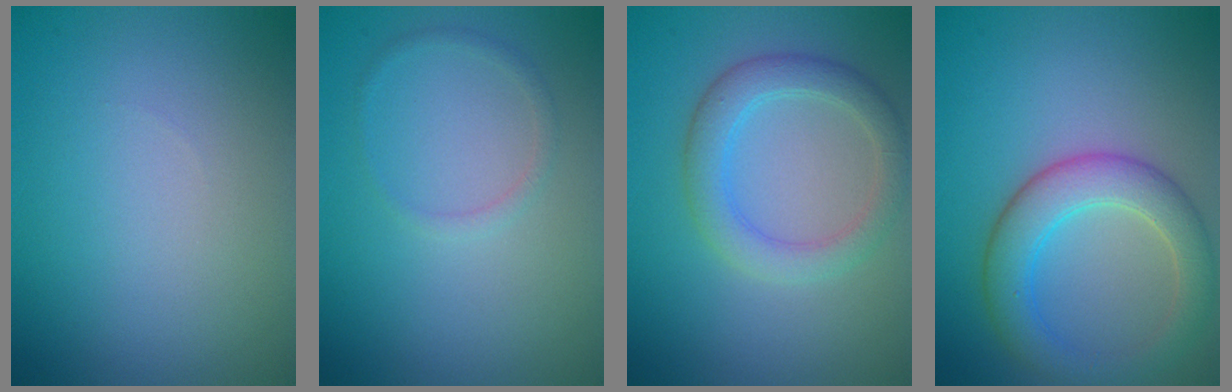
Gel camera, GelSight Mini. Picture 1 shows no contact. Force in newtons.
{"total": 1.0, "press": 1.0, "slide": 0.0}
{"total": 3.6, "press": 3.6, "slide": 0.1}
{"total": 5.3, "press": 5.3, "slide": 0.5}